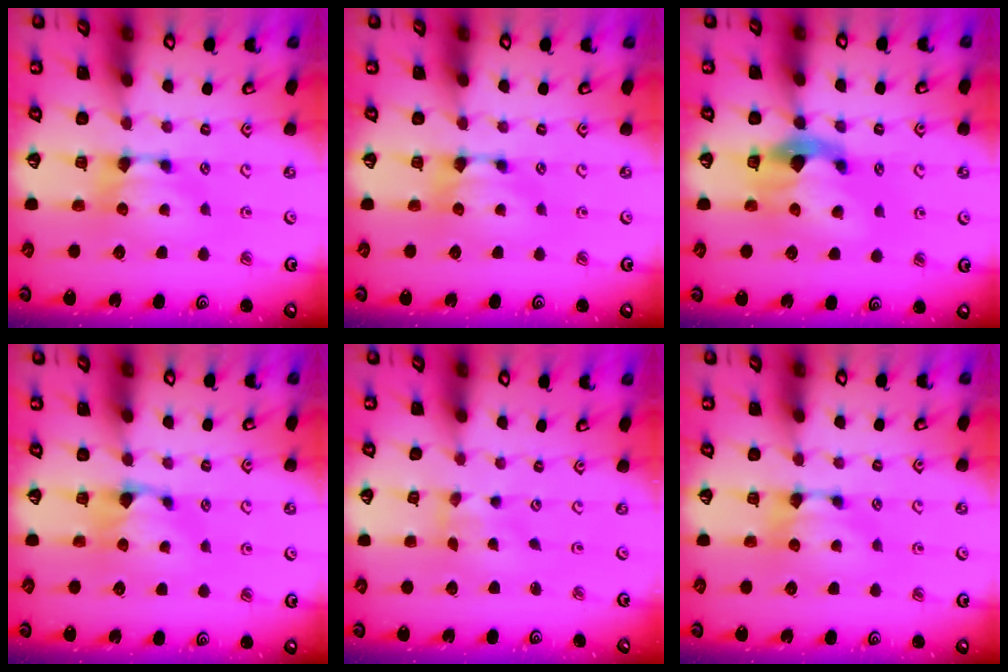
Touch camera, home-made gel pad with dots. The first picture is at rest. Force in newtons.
{"total": 0.0}
{"total": 5.8, "press": 5.6, "slide": 1.5}
{"total": 1.1, "press": 0.9, "slide": 0.7}
{"total": 2.7, "press": 2.5, "slide": 1.0}
{"total": 0.0}